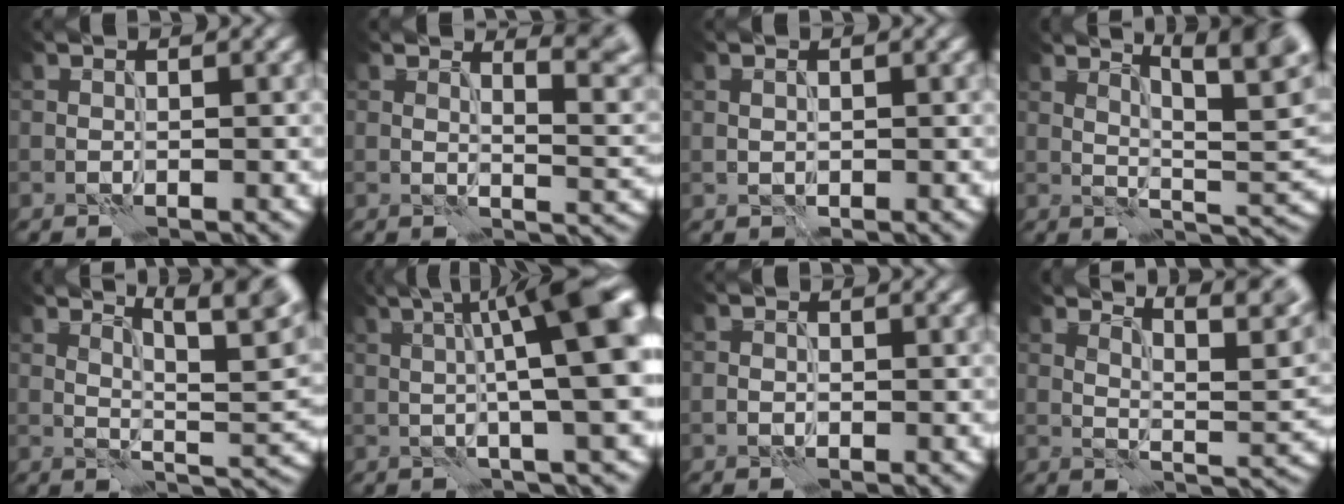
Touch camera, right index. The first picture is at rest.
{"total": 5.8, "force": [3.6, 1.8, 4.1], "torque": [-0.033, 0.010, 0.054]}
{"total": 0.0}
{"total": 9.0, "force": [4.7, 2.8, 7.1], "torque": [-0.091, 0.011, 0.063]}
{"total": 8.7, "force": [5.3, 2.5, 6.5], "torque": [-0.088, 0.008, 0.070]}
{"total": 12.8, "force": [2.3, 3.4, 12.2], "torque": [-0.132, 0.027, 0.026]}
{"total": 0.8, "force": [-0.3, 0.6, 0.3], "torque": [-0.002, -0.001, -0.002]}
{"total": 8.8, "force": [6.4, 2.2, 5.6], "torque": [-0.084, 0.008, 0.088]}